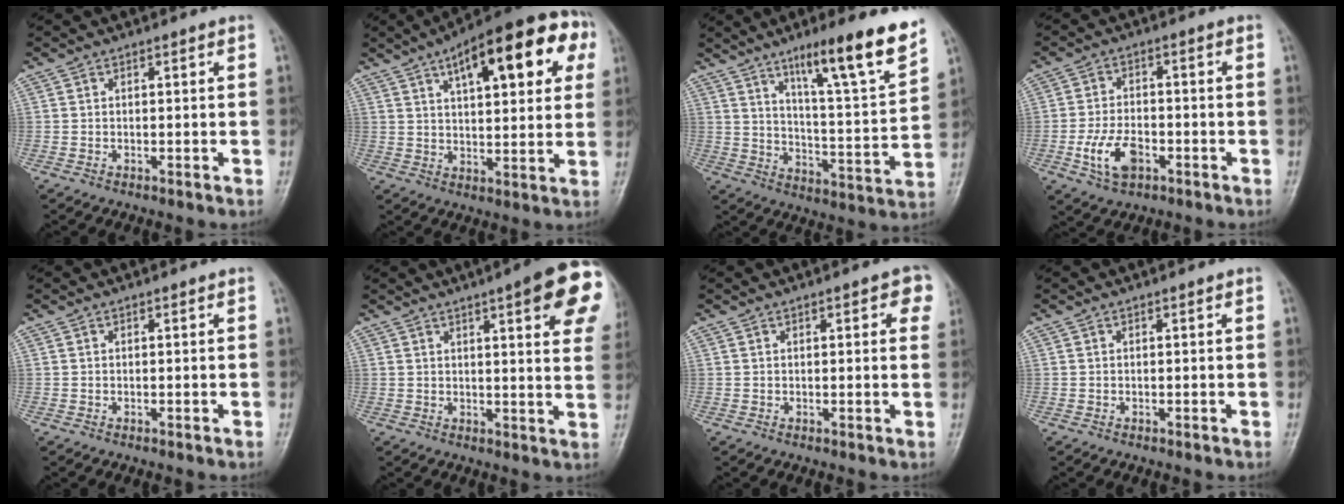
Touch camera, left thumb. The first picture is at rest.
{"total": 20.9, "force": [8.5, 8.0, 17.3], "torque": [-0.217, 0.015, 0.116]}
{"total": 17.1, "force": [11.2, 1.7, 12.7], "torque": [-0.178, -0.062, 0.179]}
{"total": 7.8, "force": [-3.2, 4.5, 5.5], "torque": [-0.105, 0.015, -0.057]}
{"total": 0.0}
{"total": 16.5, "force": [7.7, 3.7, 14.1], "torque": [-0.158, -0.018, 0.086]}
{"total": 3.9, "force": [1.6, 1.6, 3.2], "torque": [-0.019, -0.001, 0.012]}
{"total": 0.0}